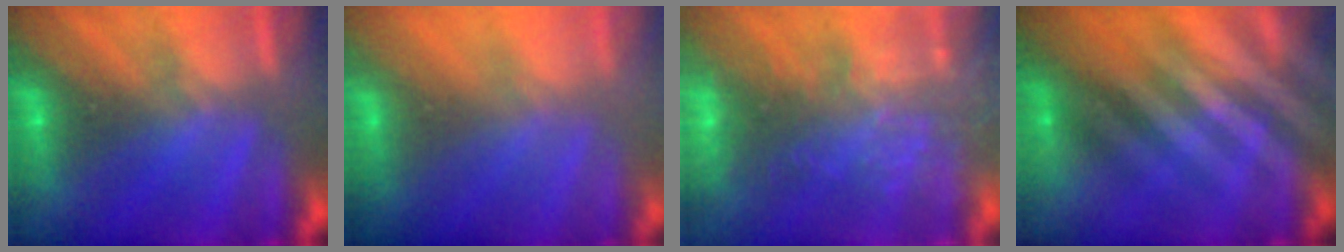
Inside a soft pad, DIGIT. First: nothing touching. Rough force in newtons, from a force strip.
{"total": 2.8}
{"total": 10.8}
{"total": 2.4}